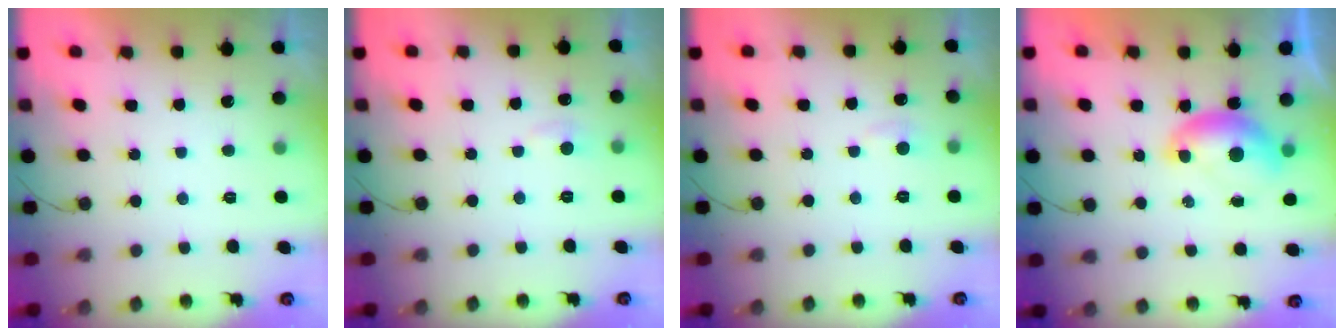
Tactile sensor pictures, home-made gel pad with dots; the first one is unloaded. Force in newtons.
{"total": 4.1, "press": 4.1, "slide": 0.5}
{"total": 4.1, "press": 4.1, "slide": 0.5}
{"total": 7.2, "press": 7.1, "slide": 0.7}